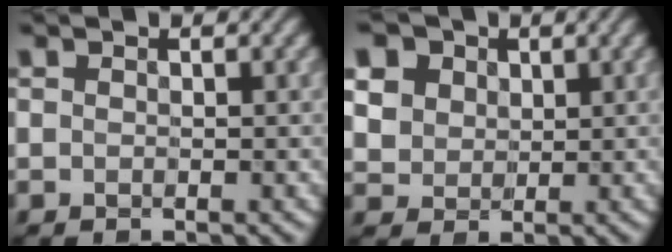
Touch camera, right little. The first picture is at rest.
{"total": 7.5, "force": [3.4, 5.9, 3.2], "torque": [-0.115, 0.019, 0.059]}